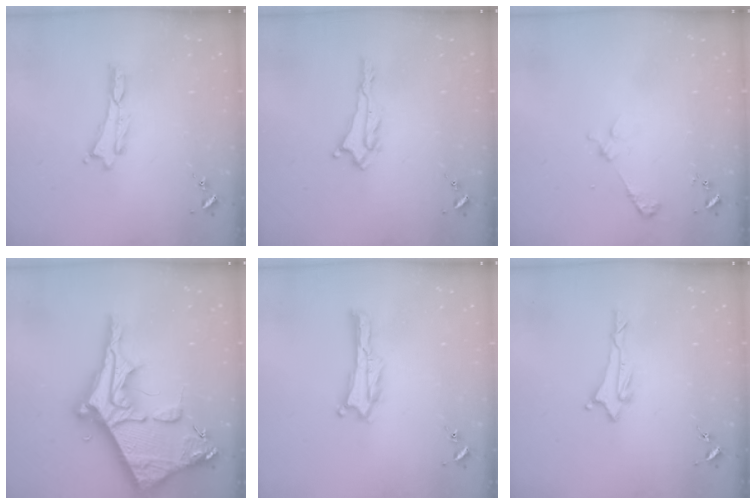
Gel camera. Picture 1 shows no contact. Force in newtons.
{"total": 1.0, "press": 1.0, "slide": 0.1}
{"total": 2.2, "press": 2.2, "slide": 0.2}
{"total": 13.4, "press": 13.4, "slide": 1.3}
{"total": 0.0}
{"total": 1.7, "press": 1.6, "slide": 0.5}